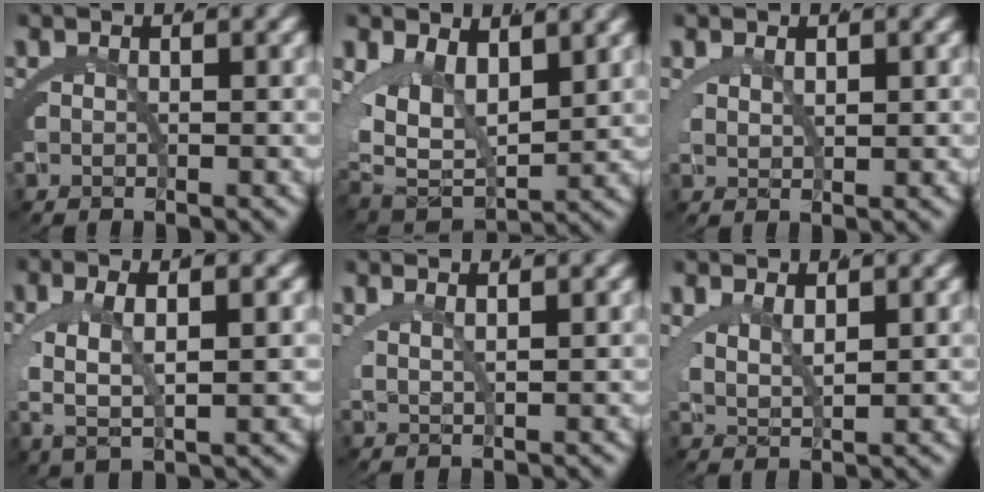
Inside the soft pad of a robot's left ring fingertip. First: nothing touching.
{"total": 9.7, "force": [-0.1, 7.3, 6.4], "torque": [-0.139, -0.041, 0.012]}
{"total": 1.3, "force": [1.0, -0.2, 0.8], "torque": [-0.021, -0.015, 0.031]}
{"total": 5.4, "force": [0.3, 2.5, 4.7], "torque": [-0.102, -0.011, 0.018]}
{"total": 2.1, "force": [1.7, 0.1, 1.3], "torque": [-0.023, -0.003, 0.035]}
{"total": 2.9, "force": [1.5, 1.3, 2.1], "torque": [-0.051, -0.018, 0.038]}